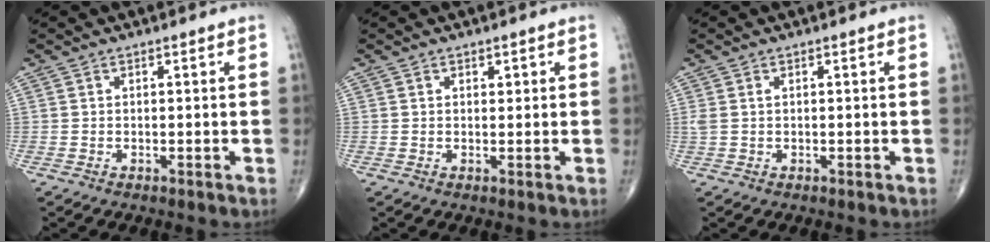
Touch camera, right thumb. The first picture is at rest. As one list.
[{"total": 1.0, "force": [0.5, 0.7, 0.5], "torque": [0.000, -0.002, 0.006]}, {"total": 1.3, "force": [0.3, 0.7, 1.1], "torque": [-0.033, 0.014, 0.014]}]